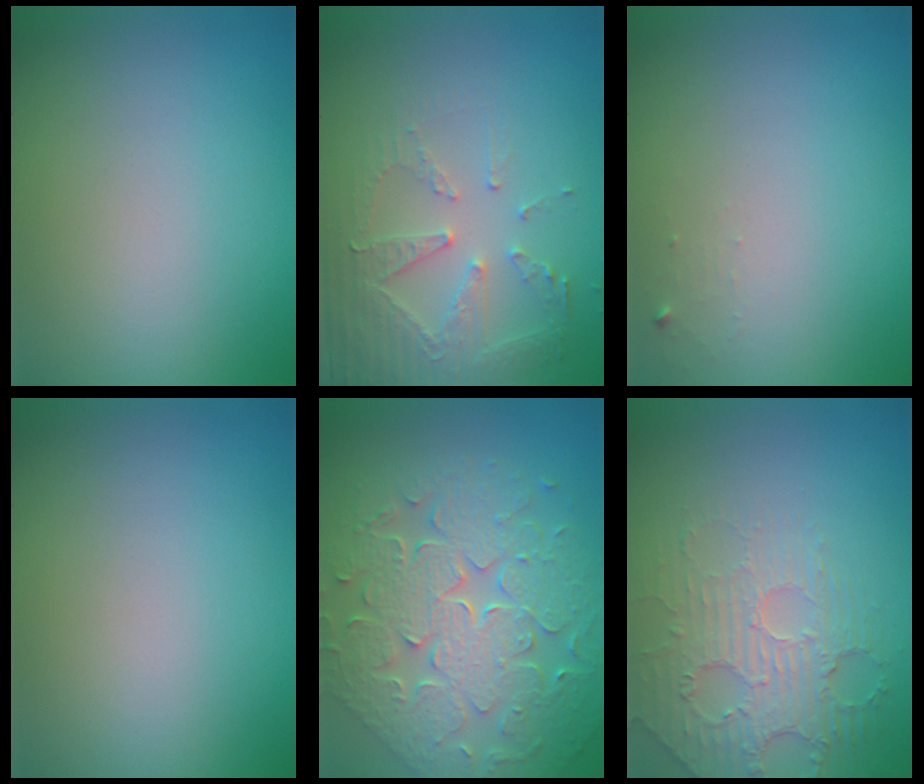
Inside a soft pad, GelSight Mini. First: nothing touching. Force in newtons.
{"total": 5.3, "press": 3.6, "slide": 3.8}
{"total": 0.6, "press": 0.6, "slide": 0.1}
{"total": 0.0}
{"total": 9.3, "press": 6.8, "slide": 6.3}
{"total": 2.9, "press": 2.4, "slide": 1.6}